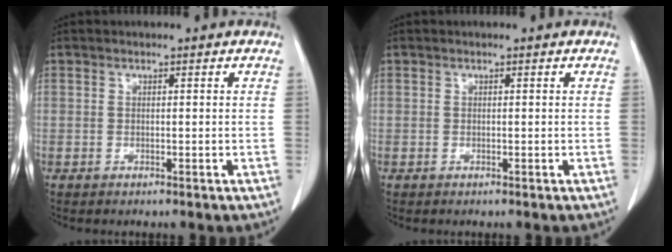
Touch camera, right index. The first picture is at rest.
{"total": 0.0}